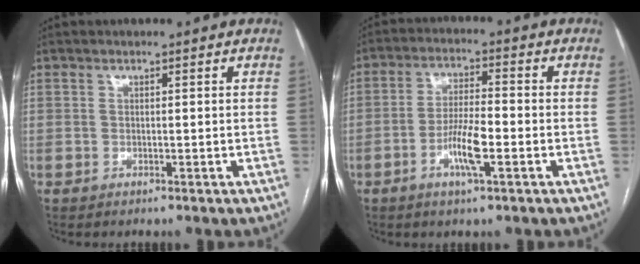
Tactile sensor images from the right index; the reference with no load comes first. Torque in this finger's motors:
{"motor_torque": [0.41, 0.09, 0.10, 0.06]}